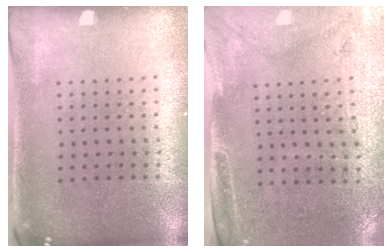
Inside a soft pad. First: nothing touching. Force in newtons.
{"total": 3.0, "press": 2.5, "slide": 1.5}